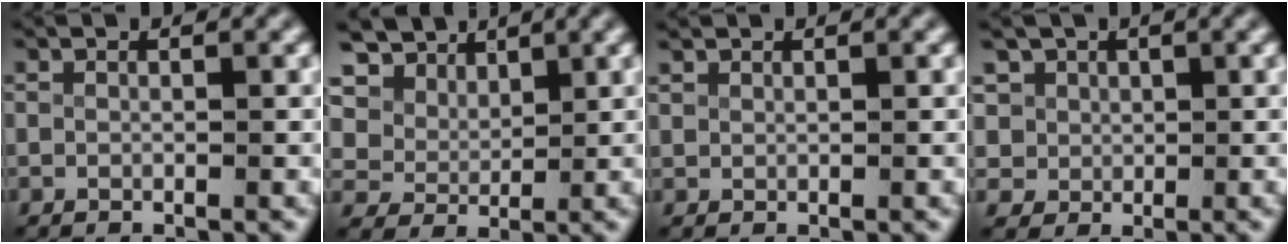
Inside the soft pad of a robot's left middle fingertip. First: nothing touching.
{"total": 8.8, "force": [4.3, 6.7, 3.9], "torque": [-0.110, -0.002, 0.071]}
{"total": 0.7, "force": [0.7, 0.0, 0.0], "torque": [-0.007, -0.002, 0.023]}
{"total": 6.0, "force": [0.7, 5.7, 1.7], "torque": [-0.077, -0.035, 0.029]}